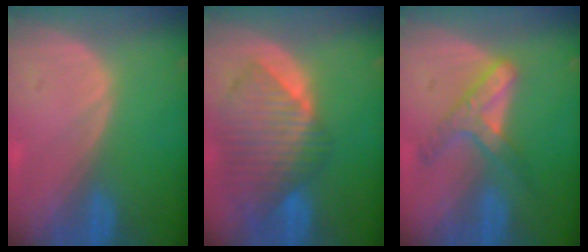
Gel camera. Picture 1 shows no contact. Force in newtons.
{"total": 10.2, "press": 8.8, "slide": 5.1}
{"total": 6.0, "press": 5.6, "slide": 2.4}